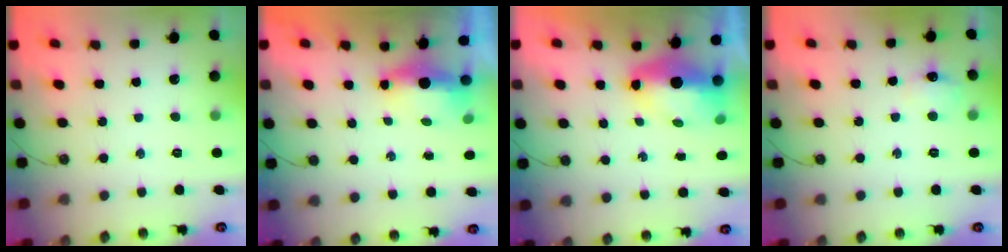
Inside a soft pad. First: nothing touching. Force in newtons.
{"total": 5.1, "press": 4.8, "slide": 1.6}
{"total": 8.4, "press": 8.3, "slide": 1.6}
{"total": 7.0, "press": 7.0, "slide": 0.8}